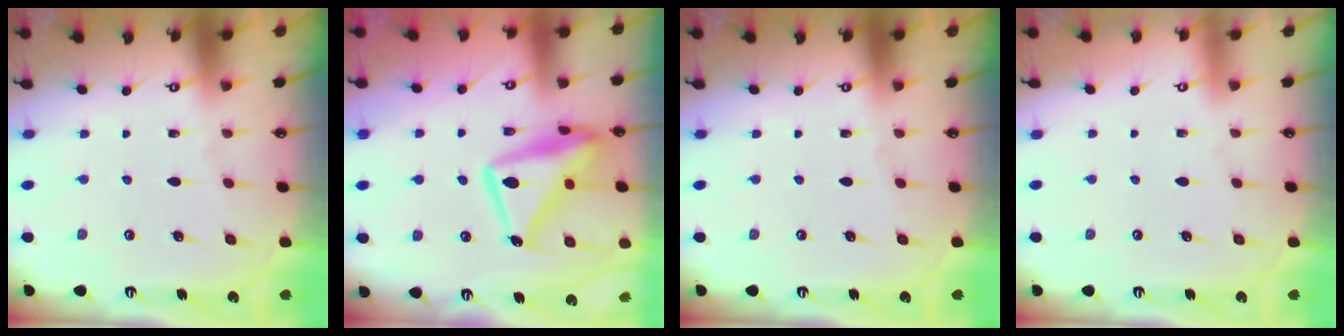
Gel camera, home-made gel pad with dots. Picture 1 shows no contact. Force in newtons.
{"total": 17.8, "press": 17.7, "slide": 1.7}
{"total": 0.0}
{"total": 3.9, "press": 3.9, "slide": 0.1}